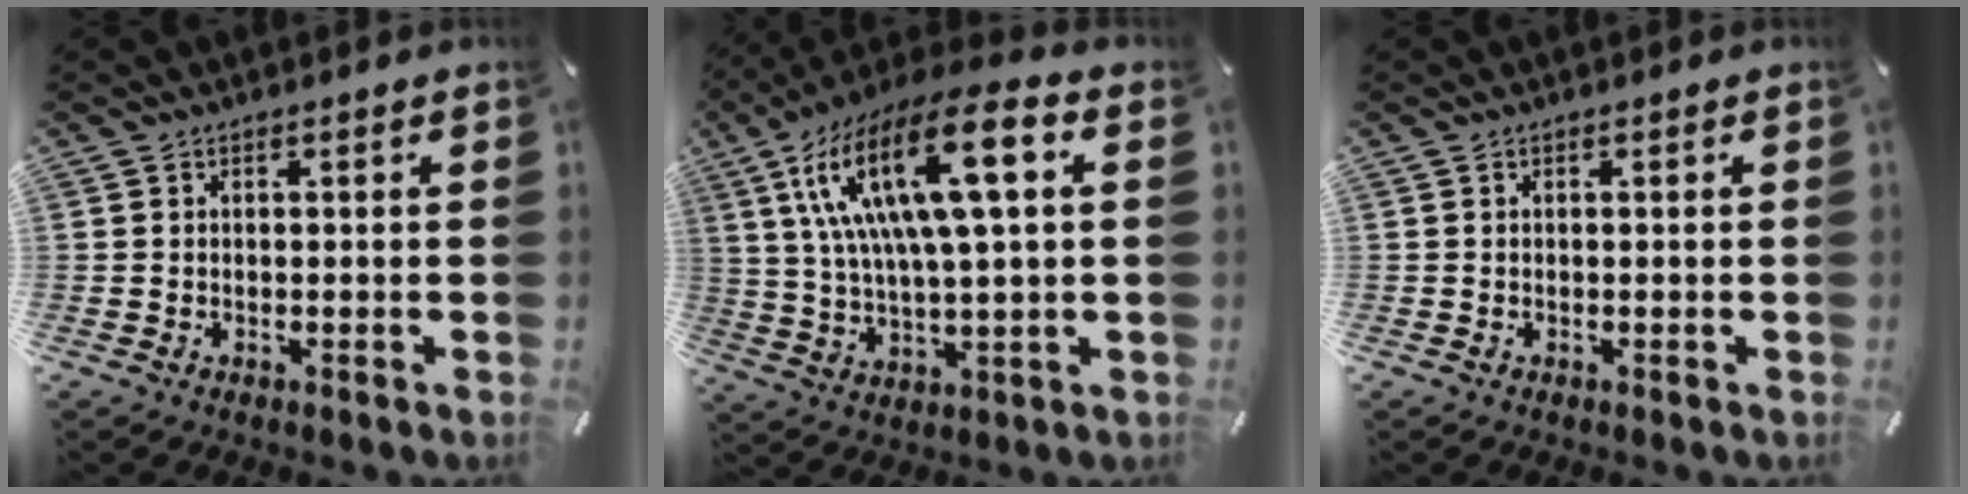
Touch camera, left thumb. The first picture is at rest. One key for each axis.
{"total": 19.7, "fx": 7.2, "fy": 6.0, "fz": 17.3, "tx": -0.369, "ty": -0.017, "tz": 0.108}
{"total": 0.0}